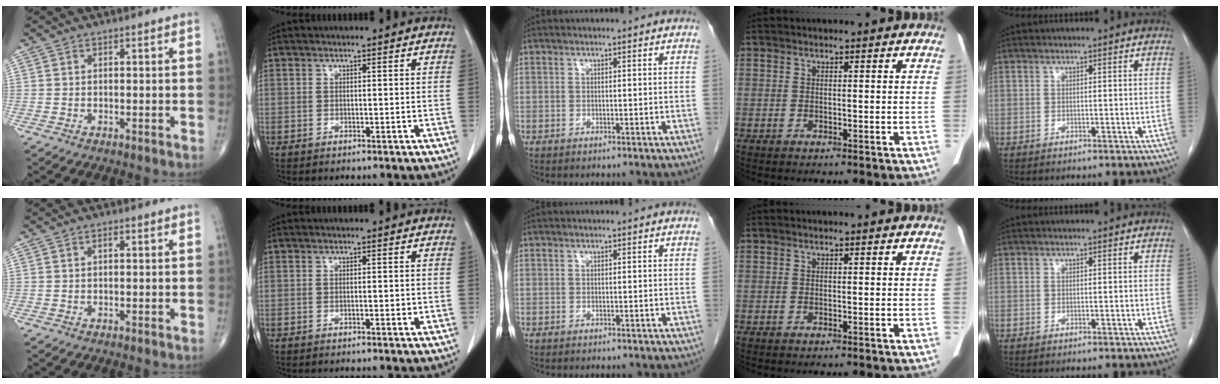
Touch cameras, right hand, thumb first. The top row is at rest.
{"thumb": {"total": 0.9, "force": [0.3, 0.4, 0.8], "torque": [-0.014, 0.003, 0.003]}, "index": {"total": 0.8, "force": [-0.1, 0.2, 0.7], "torque": [-0.012, 0.000, -0.001]}}